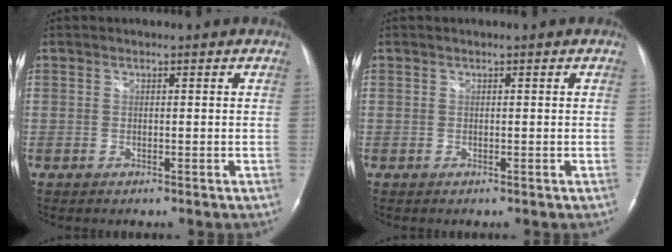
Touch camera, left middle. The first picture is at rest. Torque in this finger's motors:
{"motor_torque": [0.53, -0.45, 0.09, 0.01]}